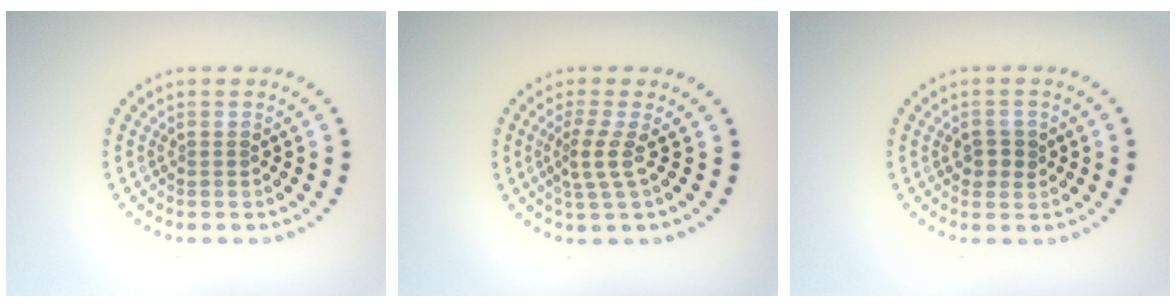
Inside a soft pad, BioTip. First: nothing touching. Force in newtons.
{"total": 2.2, "press": 1.5, "slide": 1.7}
{"total": 1.9, "press": 1.9, "slide": 0.4}